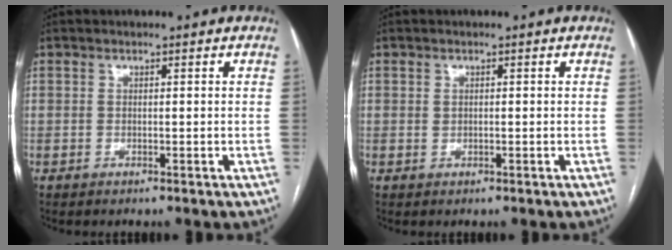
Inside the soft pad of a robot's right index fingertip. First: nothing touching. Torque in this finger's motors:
{"motor_torque": [0.33, 0.28, 0.13, 0.01]}